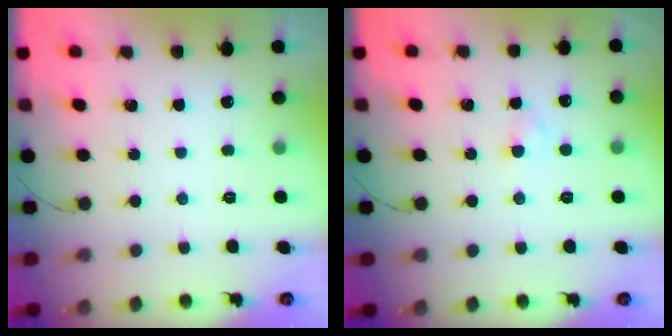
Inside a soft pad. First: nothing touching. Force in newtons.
{"total": 2.2, "press": 2.0, "slide": 0.8}